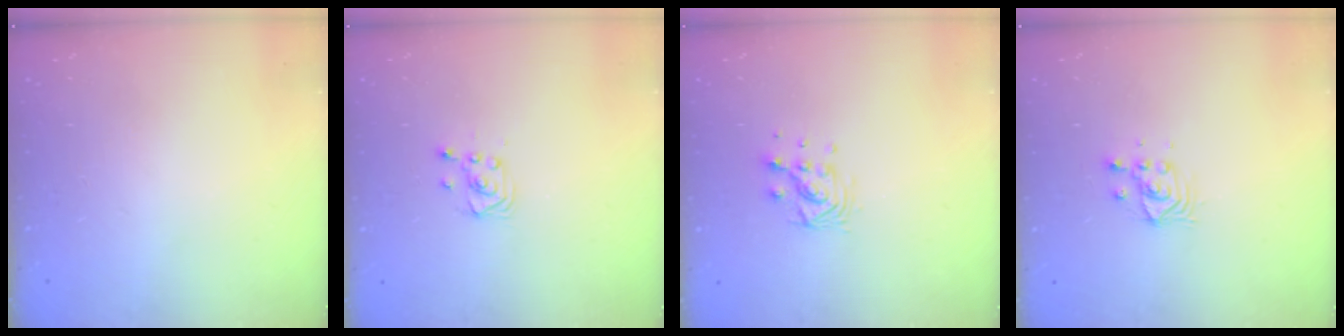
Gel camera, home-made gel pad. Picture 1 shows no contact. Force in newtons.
{"total": 2.9, "press": 2.9, "slide": 0.4}
{"total": 7.0, "press": 7.0, "slide": 0.2}
{"total": 3.8, "press": 3.8, "slide": 0.3}